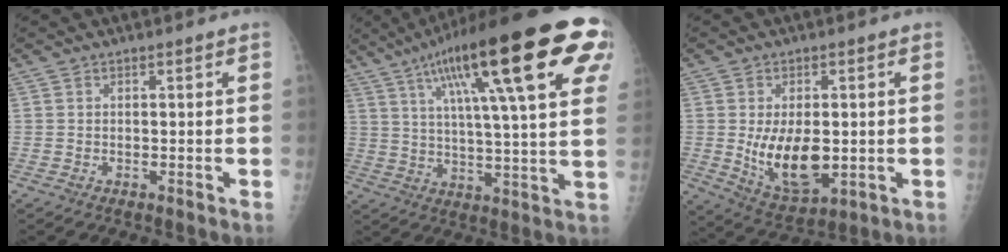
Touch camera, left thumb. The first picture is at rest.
{"total": 28.8, "force": [13.2, 6.0, 24.9], "torque": [-0.353, 0.004, 0.197]}
{"total": 11.6, "force": [-0.9, 6.4, 9.7], "torque": [-0.146, -0.018, 0.004]}